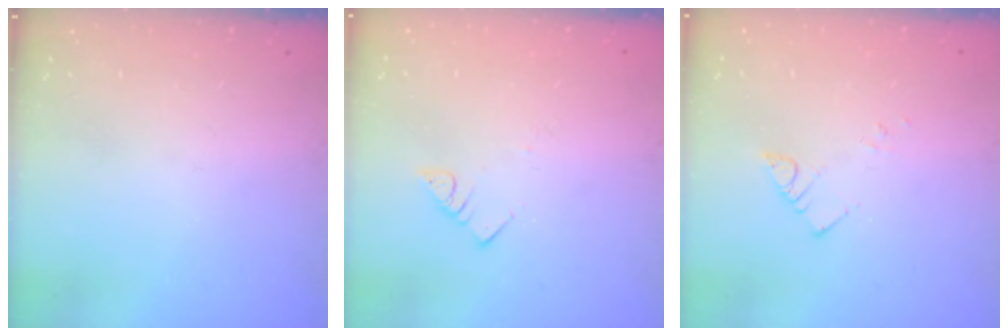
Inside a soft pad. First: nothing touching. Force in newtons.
{"total": 3.0, "press": 3.0, "slide": 0.1}
{"total": 2.5, "press": 2.5, "slide": 0.3}